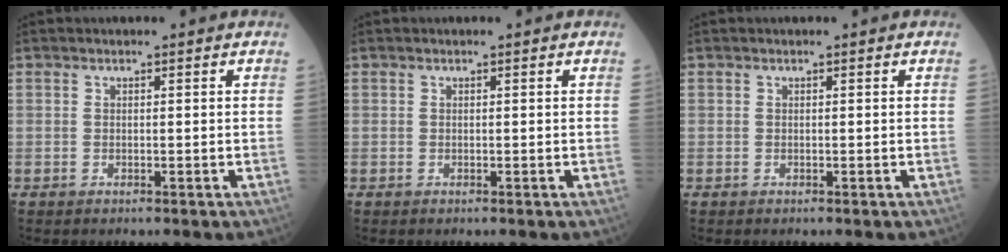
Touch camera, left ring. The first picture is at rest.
{"total": 0.0}
{"total": 0.0}